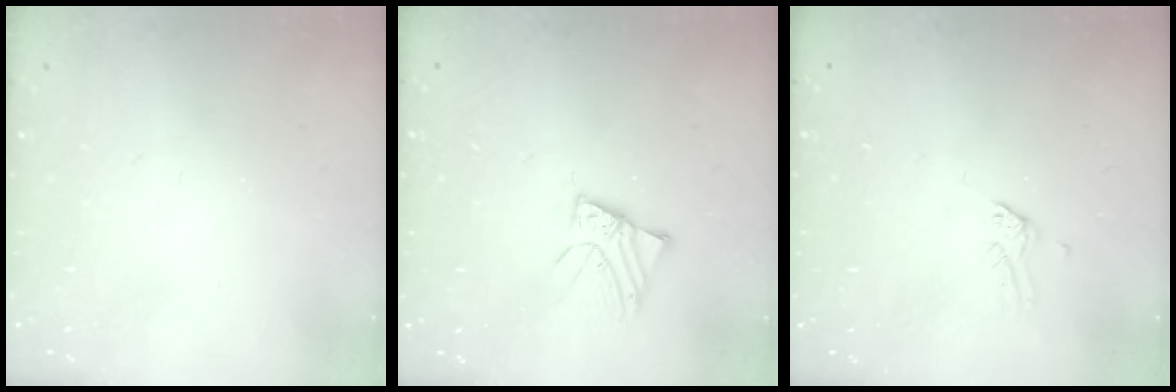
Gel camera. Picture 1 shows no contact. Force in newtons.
{"total": 3.0, "press": 3.0, "slide": 0.5}
{"total": 0.0}